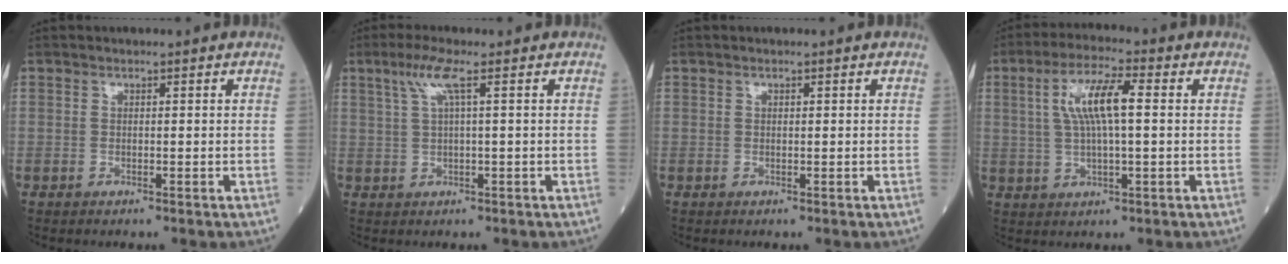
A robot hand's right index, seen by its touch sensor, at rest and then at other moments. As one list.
[{"total": 3.9, "force": [1.7, -0.2, 3.6], "torque": [-0.081, 0.011, 0.037]}, {"total": 0.0}, {"total": 8.3, "force": [1.5, 1.5, 8.0], "torque": [-0.161, 0.015, 0.029]}]